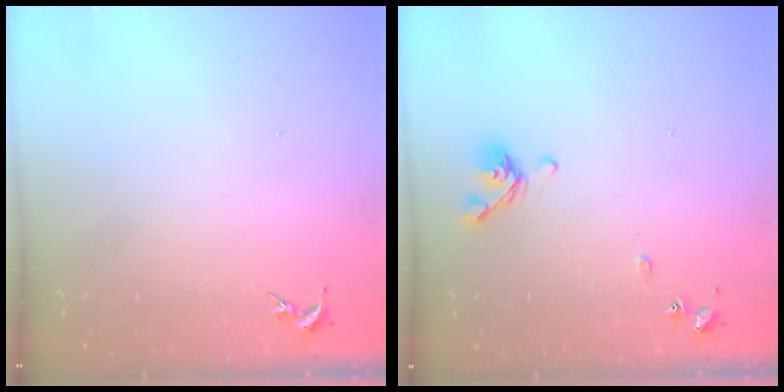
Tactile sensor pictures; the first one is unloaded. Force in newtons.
{"total": 8.6, "press": 8.4, "slide": 1.4}